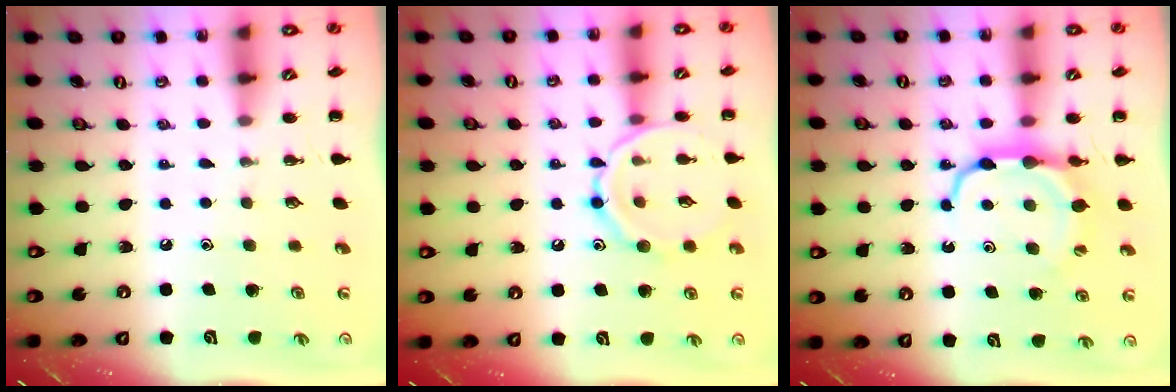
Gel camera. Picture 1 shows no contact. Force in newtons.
{"total": 12.6, "press": 12.6, "slide": 0.6}
{"total": 8.6, "press": 8.5, "slide": 1.4}